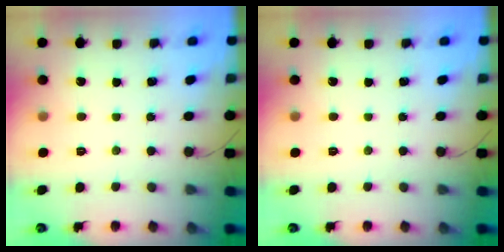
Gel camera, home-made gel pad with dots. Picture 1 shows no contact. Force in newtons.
{"total": 0.0}